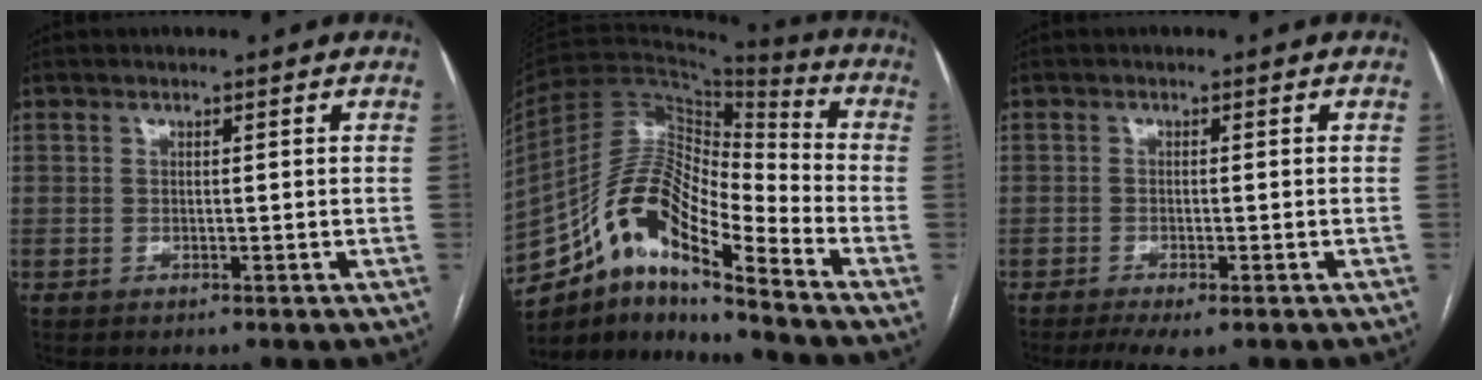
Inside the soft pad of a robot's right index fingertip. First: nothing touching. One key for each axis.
{"total": 15.8, "fx": -10.0, "fy": 3.7, "fz": 11.6, "tx": -0.217, "ty": 0.033, "tz": -0.172}
{"total": 4.8, "fx": -3.5, "fy": 0.9, "fz": 3.1, "tx": -0.046, "ty": -0.011, "tz": -0.051}